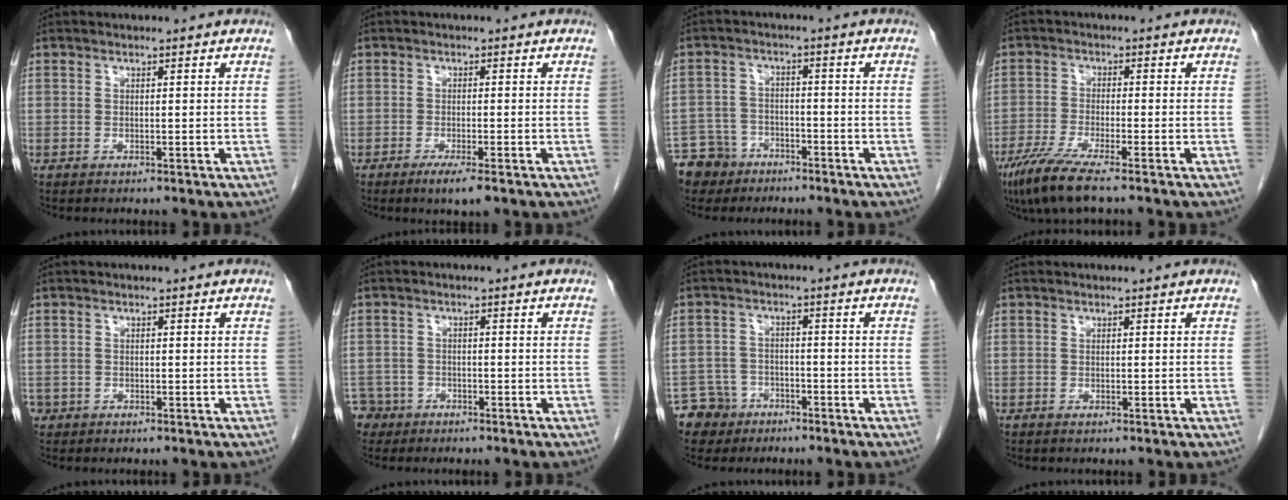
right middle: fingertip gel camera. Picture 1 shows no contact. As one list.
[{"total": 3.2, "force": [-2.0, 0.2, 2.5], "torque": [-0.042, -0.009, -0.034]}, {"total": 7.5, "force": [-5.6, 5.0, 0.6], "torque": [-0.019, 0.000, -0.099]}, {"total": 7.3, "force": [-5.3, 0.2, 5.1], "torque": [-0.099, -0.022, -0.099]}, {"total": 1.1, "force": [-0.6, 0.9, 0.2], "torque": [-0.006, 0.003, -0.007]}, {"total": 4.1, "force": [-2.9, 2.8, -0.5], "torque": [0.010, 0.006, -0.055]}, {"total": 5.5, "force": [-3.7, 4.0, -0.2], "torque": [0.010, 0.006, -0.066]}, {"total": 0.0}]